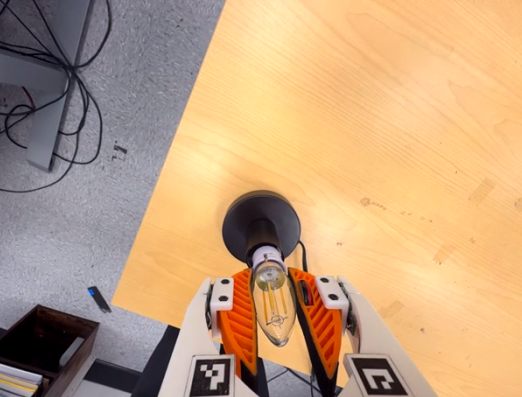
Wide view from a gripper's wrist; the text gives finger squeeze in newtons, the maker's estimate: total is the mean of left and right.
{"total": 13.2, "left": 13.2, "right": 13.2}